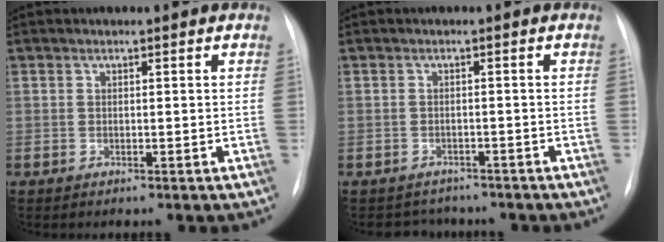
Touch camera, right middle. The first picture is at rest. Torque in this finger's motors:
{"motor_torque": [0.22, -0.23, -0.02, -0.01]}